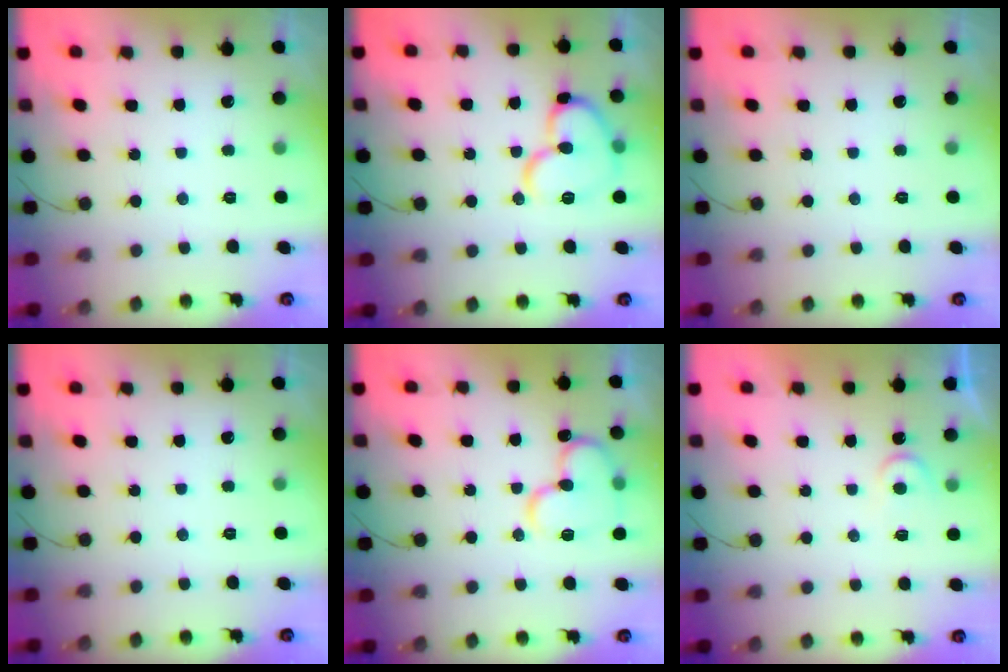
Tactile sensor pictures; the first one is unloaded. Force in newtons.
{"total": 14.4, "press": 14.4, "slide": 1.1}
{"total": 0.0}
{"total": 0.0}
{"total": 14.8, "press": 14.7, "slide": 2.3}
{"total": 4.1, "press": 4.1, "slide": 0.4}